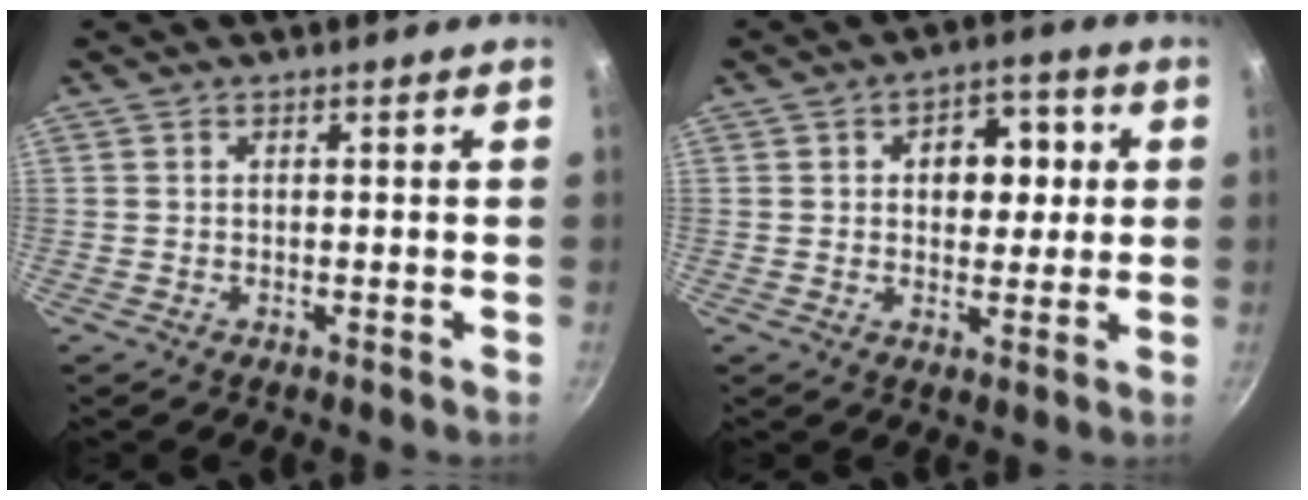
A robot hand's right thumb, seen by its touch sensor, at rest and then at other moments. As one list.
[{"total": 8.6, "force": [1.7, 6.0, 5.9], "torque": [-0.035, 0.004, 0.017]}]